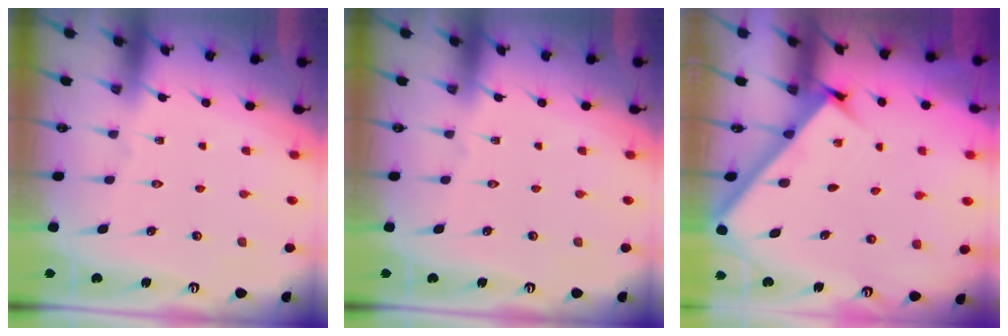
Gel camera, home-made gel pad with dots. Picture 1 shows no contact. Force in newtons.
{"total": 0.0}
{"total": 2.4, "press": 2.4, "slide": 0.2}